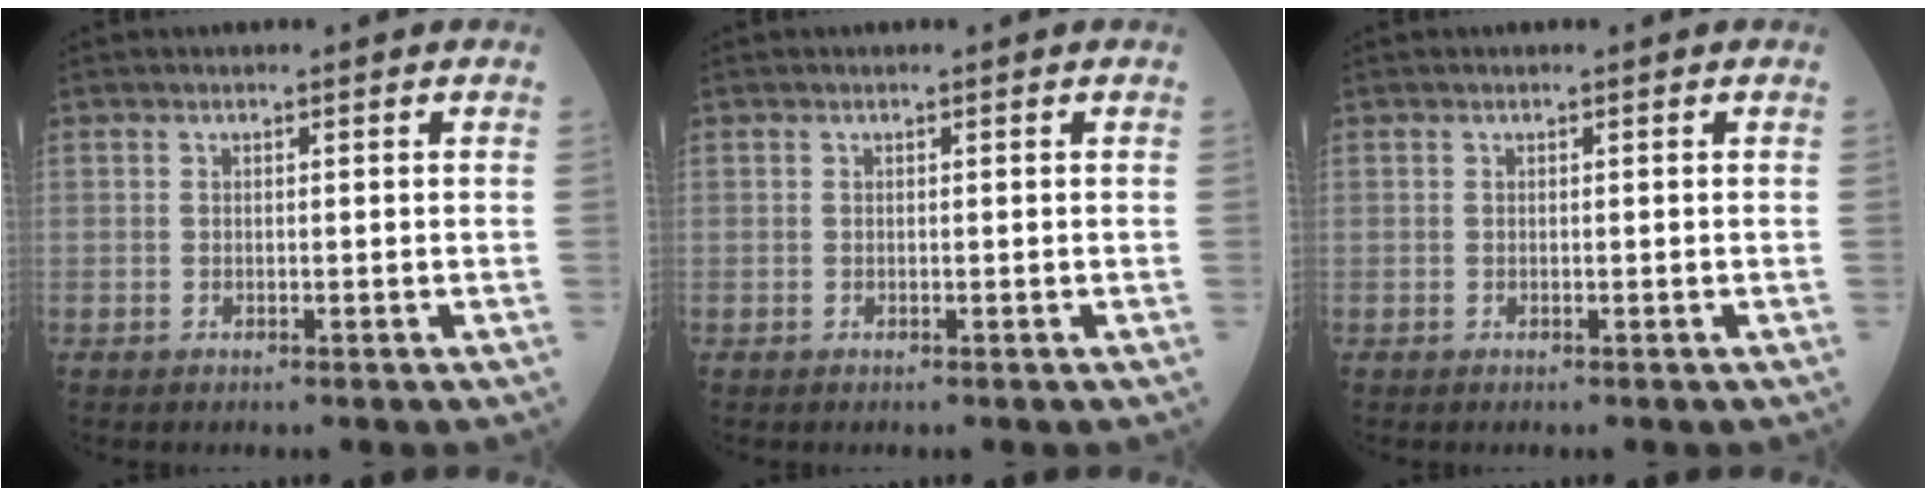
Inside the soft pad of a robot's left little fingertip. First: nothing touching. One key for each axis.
{"total": 0.0}
{"total": 0.0}